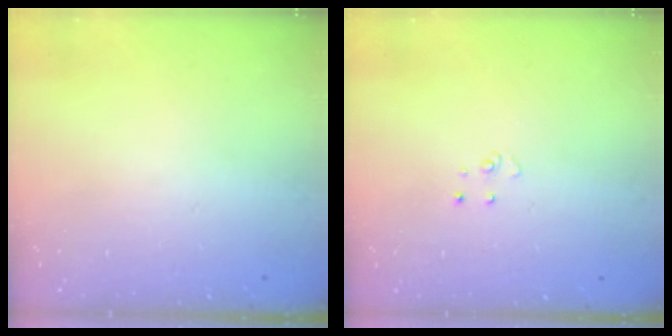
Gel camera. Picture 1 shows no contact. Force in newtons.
{"total": 2.9, "press": 2.9, "slide": 0.2}